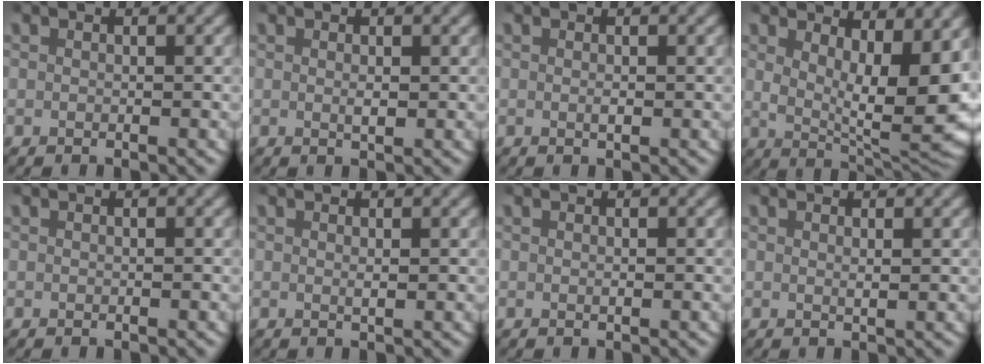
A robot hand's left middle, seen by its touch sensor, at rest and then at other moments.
{"total": 0.8, "force": [0.2, 0.2, 0.8], "torque": [-0.015, -0.006, 0.006]}
{"total": 0.5, "force": [0.1, 0.1, 0.5], "torque": [-0.011, -0.004, 0.002]}
{"total": 9.3, "force": [2.1, 3.6, 8.3], "torque": [-0.105, -0.016, 0.041]}
{"total": 0.0}
{"total": 0.7, "force": [0.4, 0.0, 0.6], "torque": [-0.012, -0.005, 0.008]}
{"total": 0.0}
{"total": 0.7, "force": [0.5, 0.0, 0.5], "torque": [-0.010, -0.007, 0.012]}